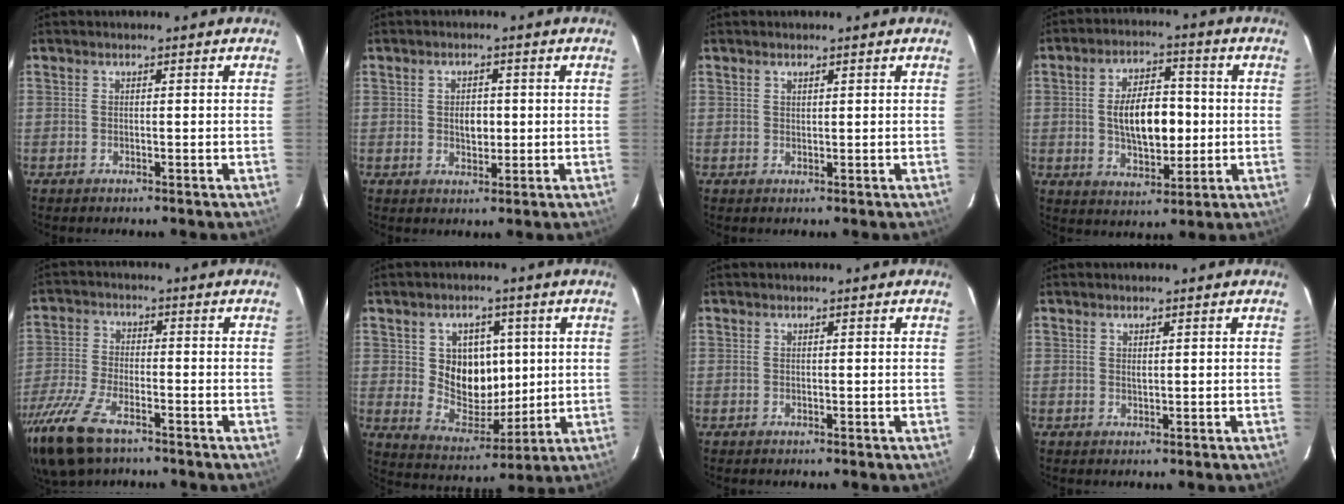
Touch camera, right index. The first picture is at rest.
{"total": 3.5, "force": [0.0, 2.4, 2.6], "torque": [-0.042, 0.003, 0.002]}
{"total": 0.9, "force": [0.7, 0.4, 0.4], "torque": [-0.004, 0.002, 0.012]}
{"total": 11.9, "force": [-0.3, 6.1, 10.3], "torque": [-0.182, 0.011, 0.004]}
{"total": 16.3, "force": [-11.0, 6.7, 9.9], "torque": [-0.239, -0.043, -0.216]}
{"total": 11.0, "force": [1.9, 9.1, 6.0], "torque": [-0.113, 0.003, 0.052]}
{"total": 0.0}
{"total": 0.7, "force": [0.4, 0.3, 0.5], "torque": [-0.011, 0.002, 0.007]}